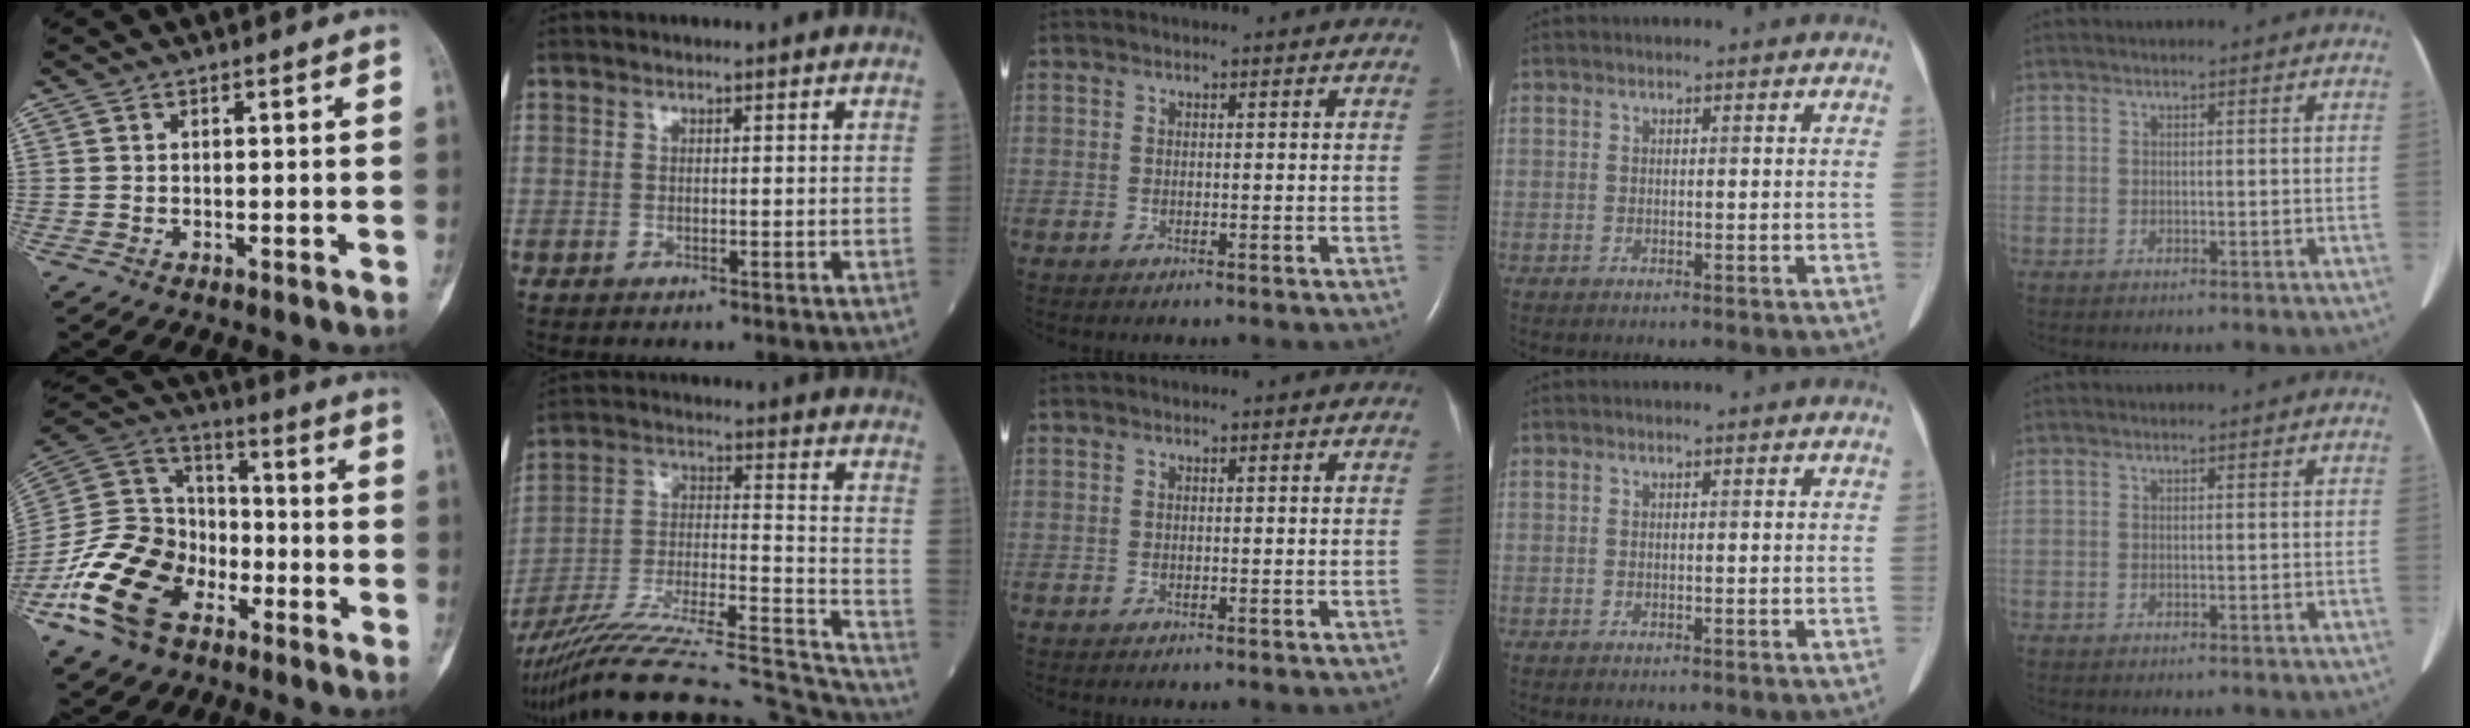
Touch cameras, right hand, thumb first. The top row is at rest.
{"thumb": {"total": 19.8, "force": [-9.6, 13.3, 11.0], "torque": [-0.200, 0.068, -0.187]}, "index": {"total": 33.9, "force": [-31.4, 1.3, 12.7], "torque": [-0.186, -0.032, -0.472]}}